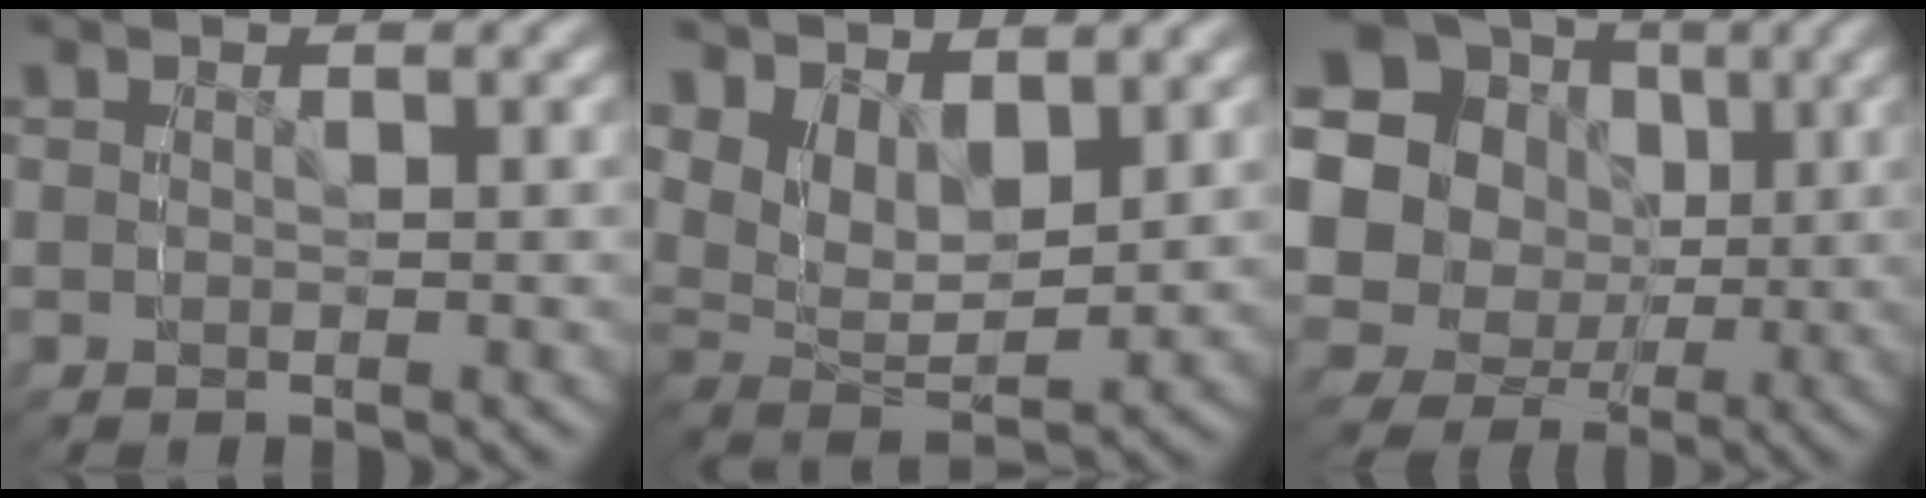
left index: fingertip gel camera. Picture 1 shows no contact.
{"total": 8.0, "force": [2.7, 5.8, 4.8], "torque": [-0.110, -0.011, 0.043]}
{"total": 17.2, "force": [2.0, 15.0, 8.1], "torque": [-0.180, -0.027, 0.025]}